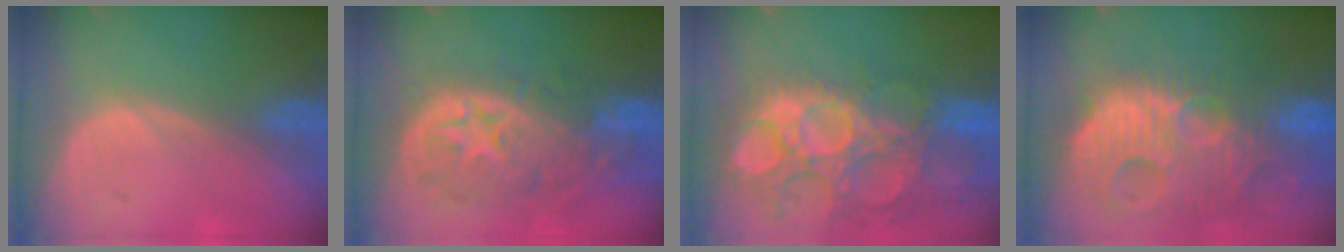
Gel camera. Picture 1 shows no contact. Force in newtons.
{"total": 11.0, "press": 9.7, "slide": 5.1}
{"total": 15.2, "press": 12.6, "slide": 8.5}
{"total": 14.8, "press": 12.8, "slide": 7.4}